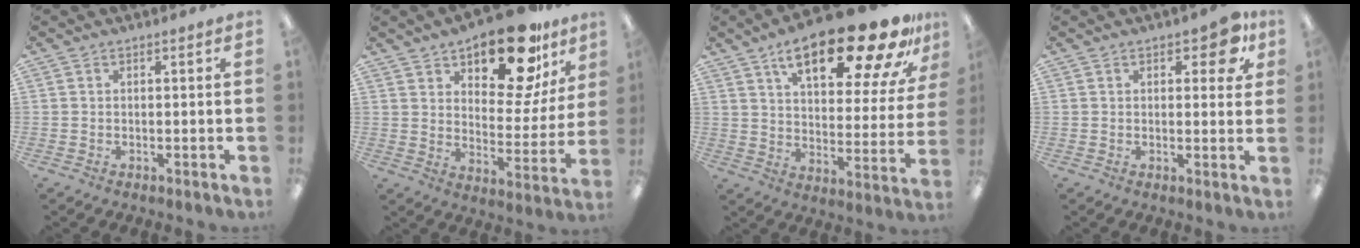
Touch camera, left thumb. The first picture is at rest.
{"total": 19.5, "force": [14.4, 7.9, 10.5], "torque": [-0.156, -0.092, 0.241]}
{"total": 24.8, "force": [15.8, 8.7, 17.0], "torque": [-0.243, -0.097, 0.252]}
{"total": 6.5, "force": [3.2, 3.2, 4.7], "torque": [-0.054, -0.006, 0.051]}